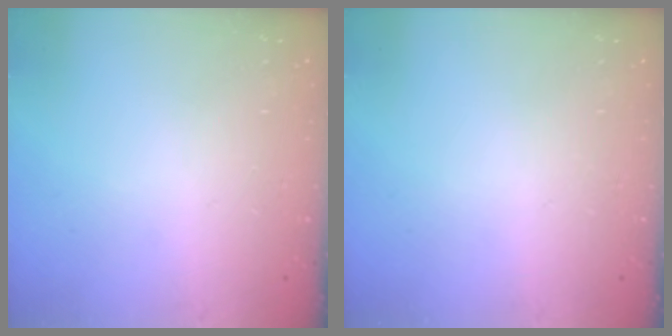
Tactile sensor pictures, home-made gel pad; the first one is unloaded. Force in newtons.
{"total": 0.0}